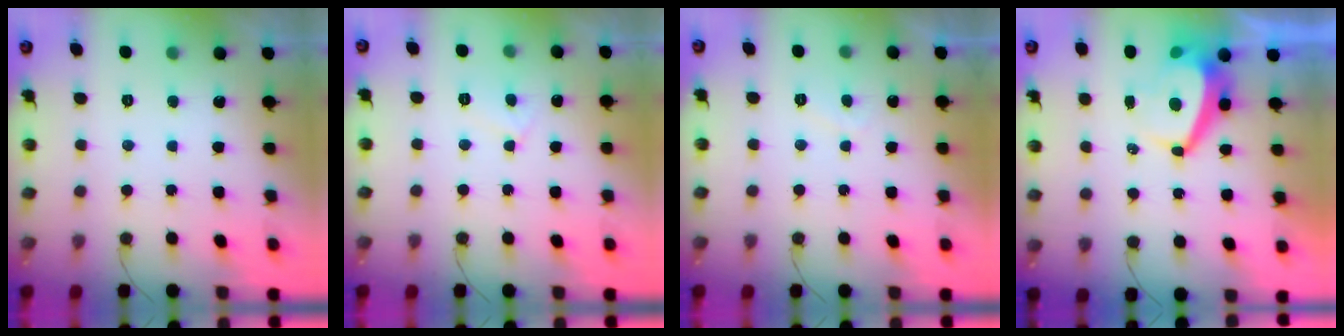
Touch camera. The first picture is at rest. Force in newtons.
{"total": 4.6, "press": 4.6, "slide": 0.5}
{"total": 0.9, "press": 0.7, "slide": 0.6}
{"total": 6.8, "press": 6.7, "slide": 0.9}